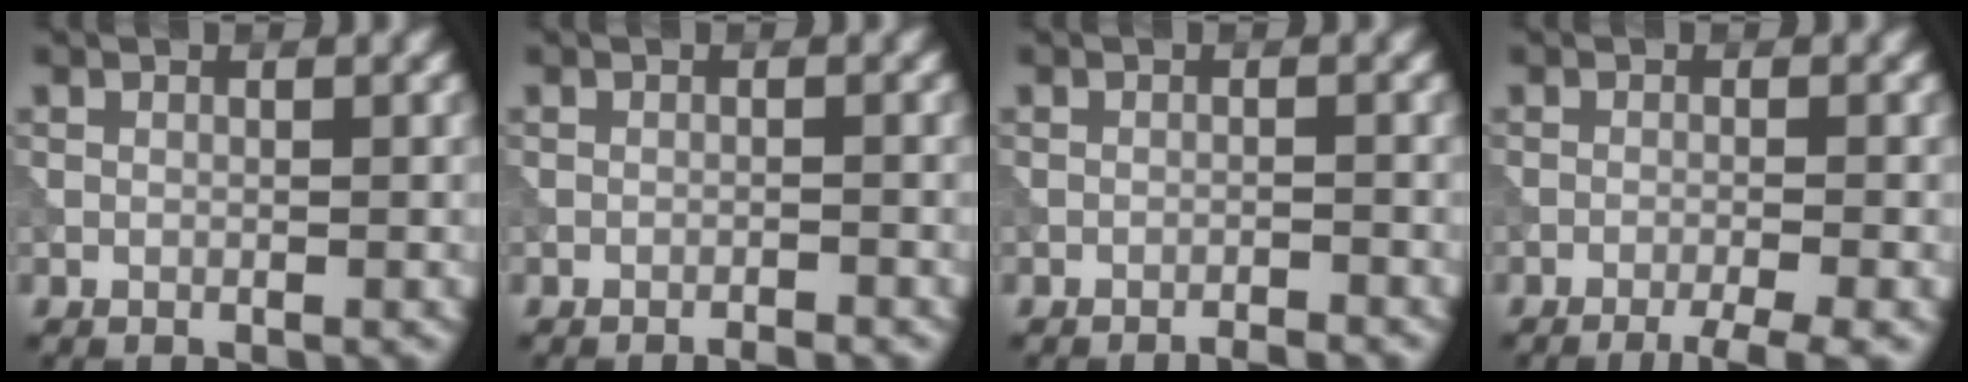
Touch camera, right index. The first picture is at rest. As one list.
[{"total": 1.1, "force": [-0.9, 0.1, 0.6], "torque": [-0.003, 0.000, -0.018]}, {"total": 1.5, "force": [-1.3, 0.1, 0.7], "torque": [-0.001, 0.002, -0.024]}, {"total": 3.6, "force": [-2.4, 0.5, 2.6], "torque": [-0.035, 0.002, -0.045]}]